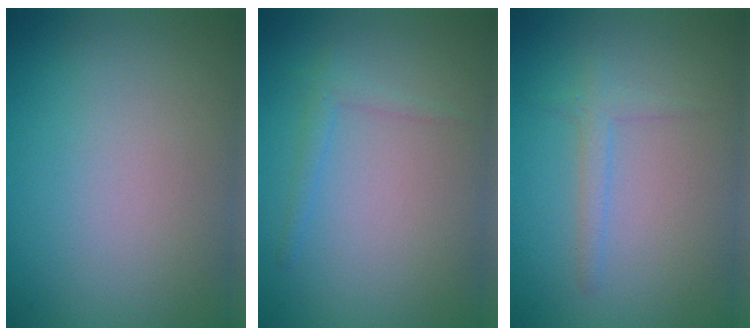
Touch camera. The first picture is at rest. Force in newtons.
{"total": 1.2, "press": 1.2, "slide": 0.1}
{"total": 1.4, "press": 1.4, "slide": 0.1}